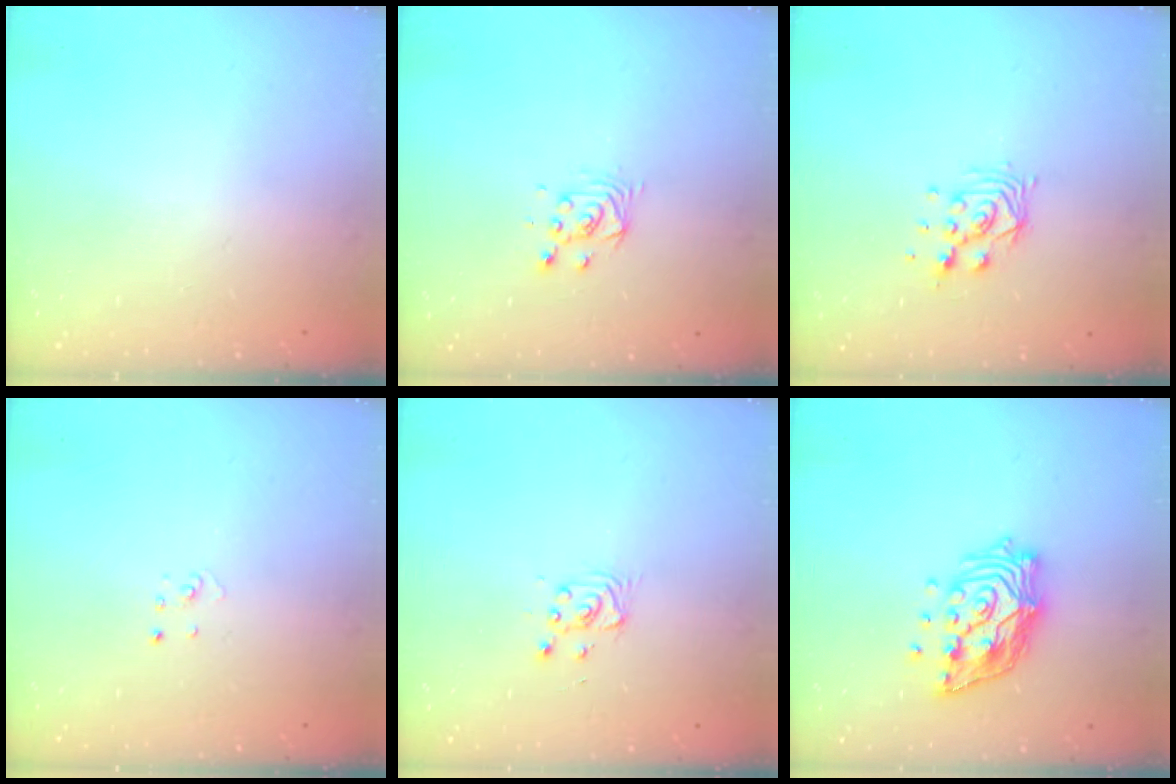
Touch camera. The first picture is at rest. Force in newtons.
{"total": 4.0, "press": 4.0, "slide": 0.3}
{"total": 8.2, "press": 8.1, "slide": 0.5}
{"total": 2.1, "press": 2.1, "slide": 0.1}
{"total": 2.8, "press": 2.8, "slide": 0.4}
{"total": 14.3, "press": 14.1, "slide": 2.0}